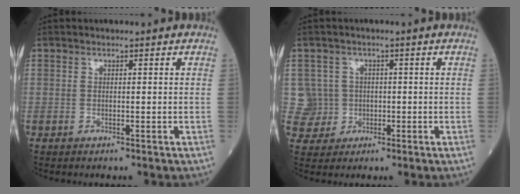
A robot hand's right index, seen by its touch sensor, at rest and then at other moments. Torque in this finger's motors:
{"motor_torque": [0.01, 0.05, -0.07, -0.04]}